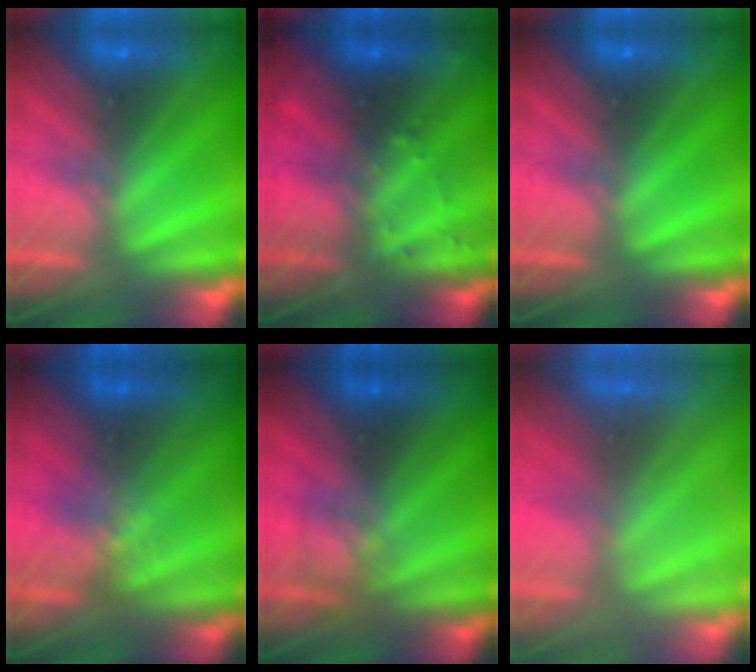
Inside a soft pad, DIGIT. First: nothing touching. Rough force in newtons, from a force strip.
{"total": 2.9}
{"total": 0.0}
{"total": 4.7}
{"total": 2.4}
{"total": 7.7}